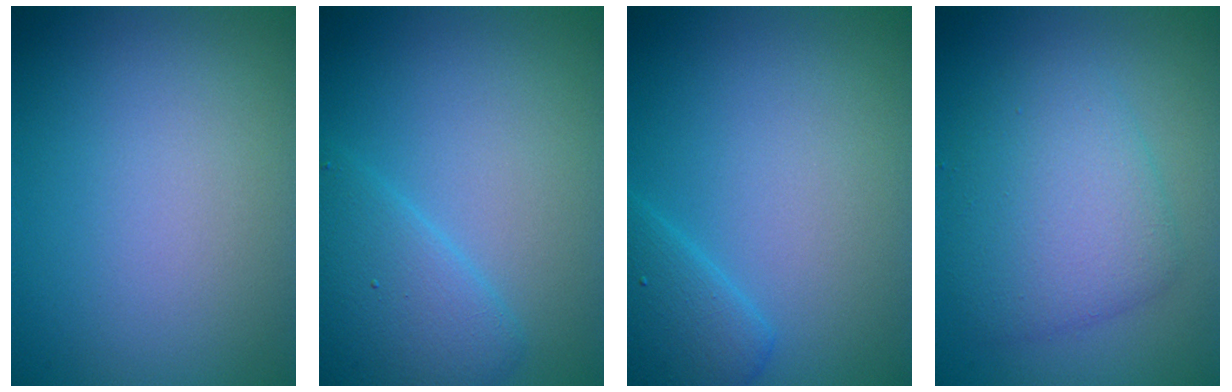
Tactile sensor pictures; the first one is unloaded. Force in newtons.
{"total": 3.7, "press": 3.7, "slide": 0.3}
{"total": 2.9, "press": 2.9, "slide": 0.1}
{"total": 4.9, "press": 4.9, "slide": 0.1}